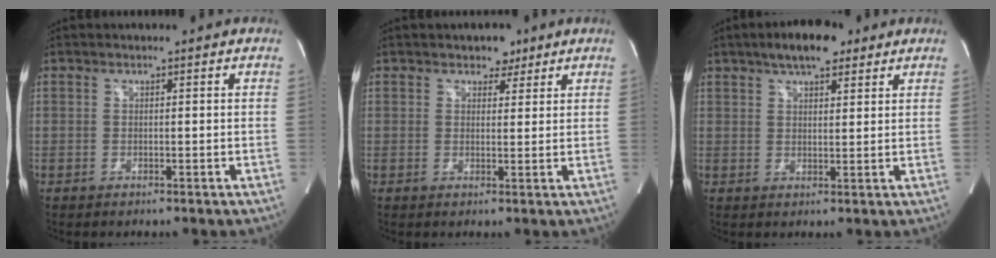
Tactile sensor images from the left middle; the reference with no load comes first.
{"total": 2.7, "force": [1.8, 1.8, 0.8], "torque": [-0.006, 0.003, 0.024]}
{"total": 7.1, "force": [4.9, 2.6, 4.5], "torque": [-0.076, 0.015, 0.079]}